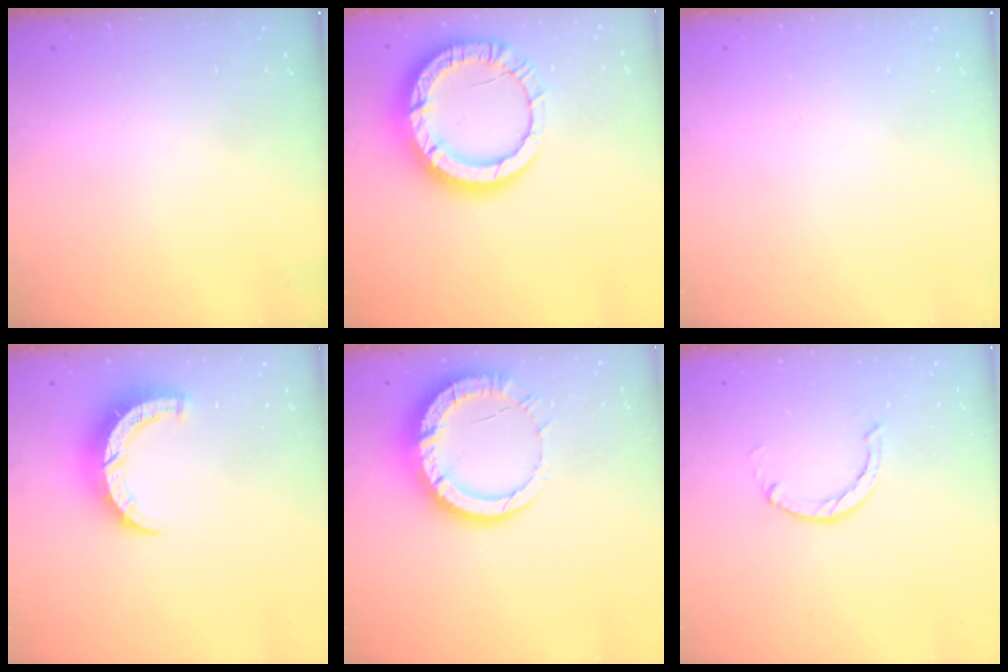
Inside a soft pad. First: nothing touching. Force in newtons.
{"total": 18.6, "press": 18.5, "slide": 1.6}
{"total": 0.0}
{"total": 7.9, "press": 7.8, "slide": 0.6}
{"total": 13.4, "press": 13.3, "slide": 1.1}
{"total": 0.0}